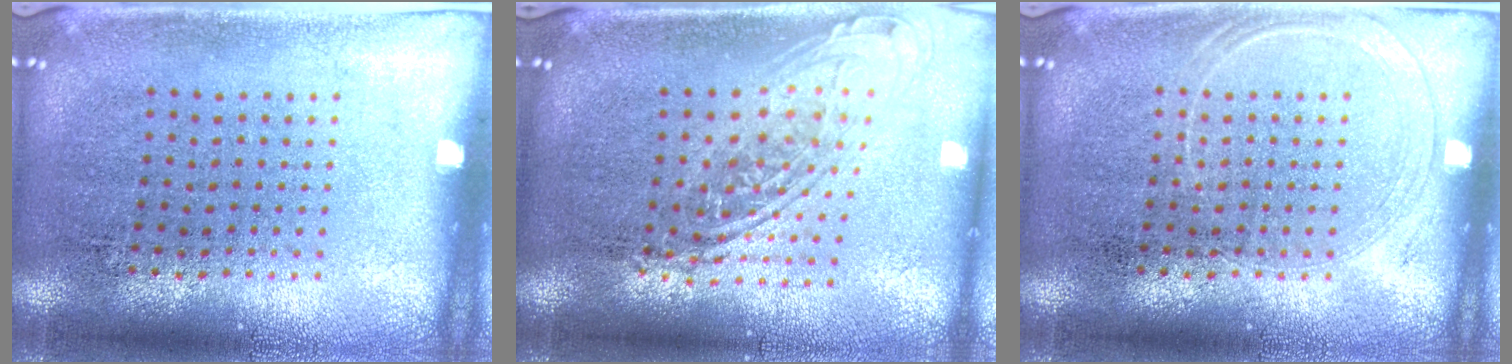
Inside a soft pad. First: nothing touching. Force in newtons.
{"total": 1.9, "press": 1.4, "slide": 1.2}
{"total": 1.2, "press": 1.2, "slide": 0.2}